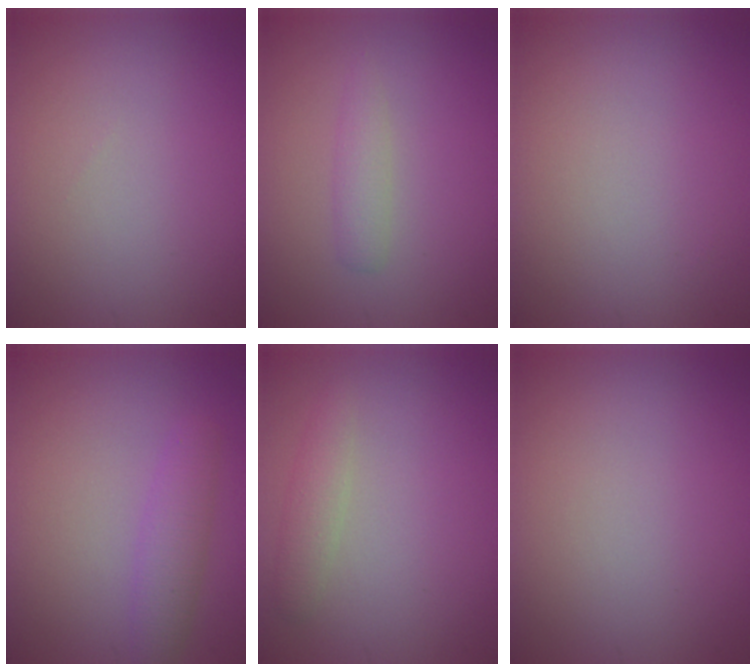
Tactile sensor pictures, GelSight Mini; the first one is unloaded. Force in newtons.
{"total": 1.5, "press": 1.5, "slide": 0.0}
{"total": 0.0}
{"total": 2.4, "press": 2.4, "slide": 0.1}
{"total": 1.7, "press": 1.7, "slide": 0.0}
{"total": 0.0}